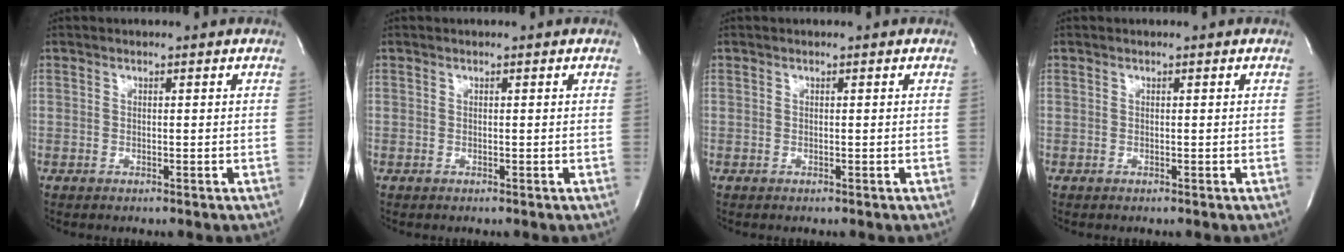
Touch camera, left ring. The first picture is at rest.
{"total": 0.0}
{"total": 0.0}
{"total": 0.0}